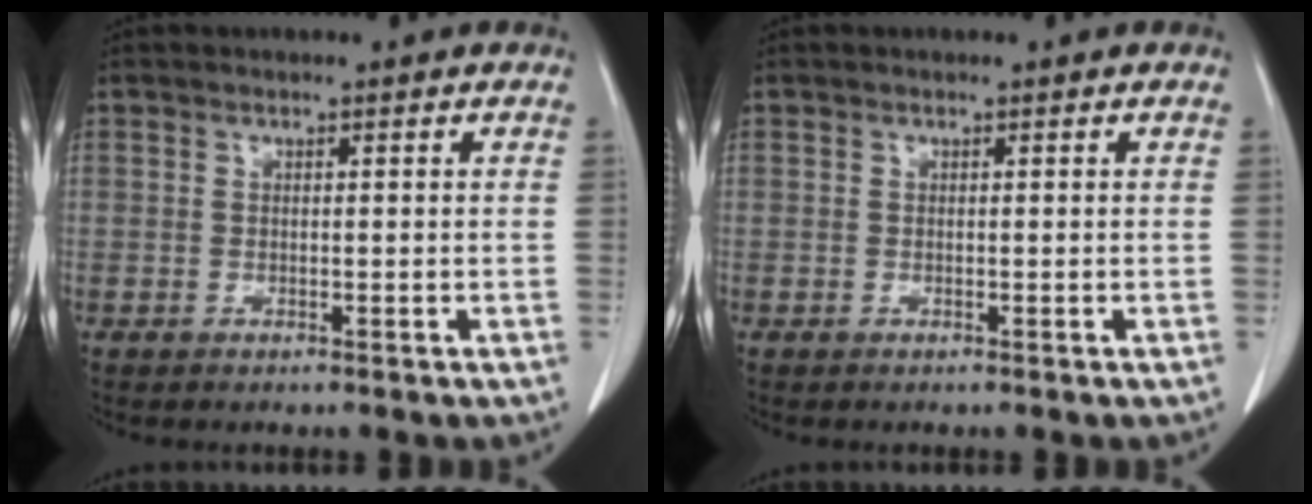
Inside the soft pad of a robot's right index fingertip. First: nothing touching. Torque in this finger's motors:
{"motor_torque": [0.00, 0.00, 0.00, 0.00]}